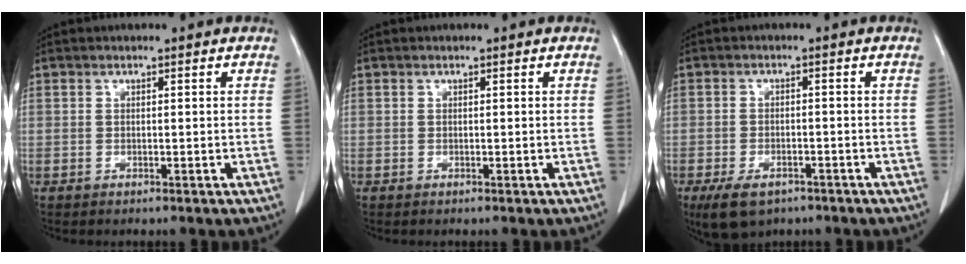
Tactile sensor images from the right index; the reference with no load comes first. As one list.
[{"total": 0.0}, {"total": 6.3, "force": [-4.2, 3.2, 3.4], "torque": [-0.064, -0.006, -0.063]}]